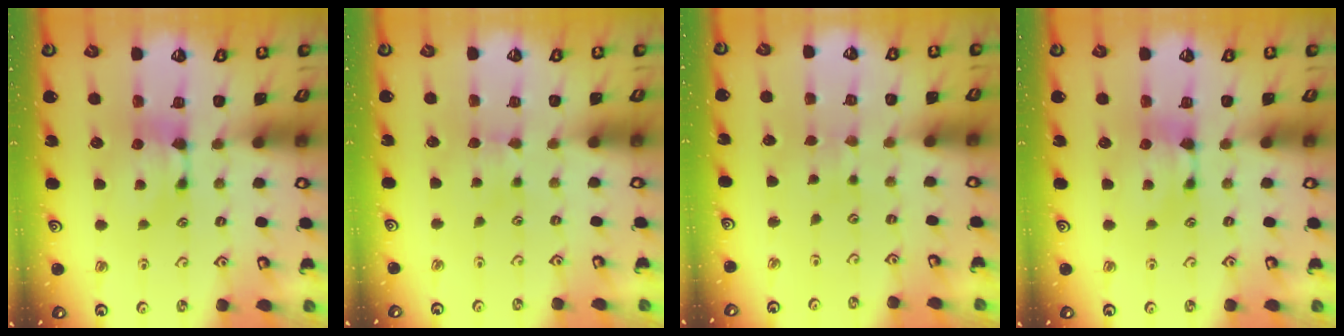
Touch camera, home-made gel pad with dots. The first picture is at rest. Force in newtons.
{"total": 2.0, "press": 1.9, "slide": 0.5}
{"total": 2.9, "press": 2.9, "slide": 0.0}
{"total": 0.0}